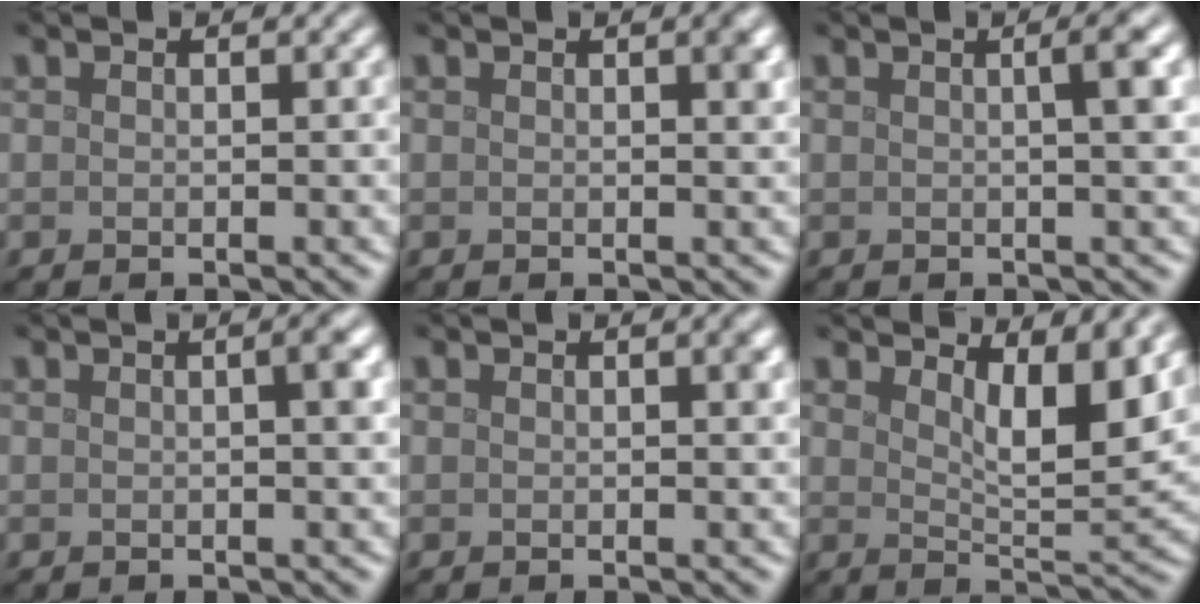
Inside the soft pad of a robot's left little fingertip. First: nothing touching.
{"total": 1.5, "force": [0.5, 0.3, 1.3], "torque": [-0.015, 0.003, 0.005]}
{"total": 3.7, "force": [0.6, 1.0, 3.5], "torque": [-0.033, 0.014, 0.001]}
{"total": 2.6, "force": [0.4, 0.6, 2.5], "torque": [-0.025, 0.010, 0.002]}
{"total": 0.9, "force": [0.3, 0.1, 0.9], "torque": [-0.011, 0.003, 0.003]}
{"total": 5.2, "force": [3.0, 1.5, 4.0], "torque": [-0.061, -0.010, 0.047]}